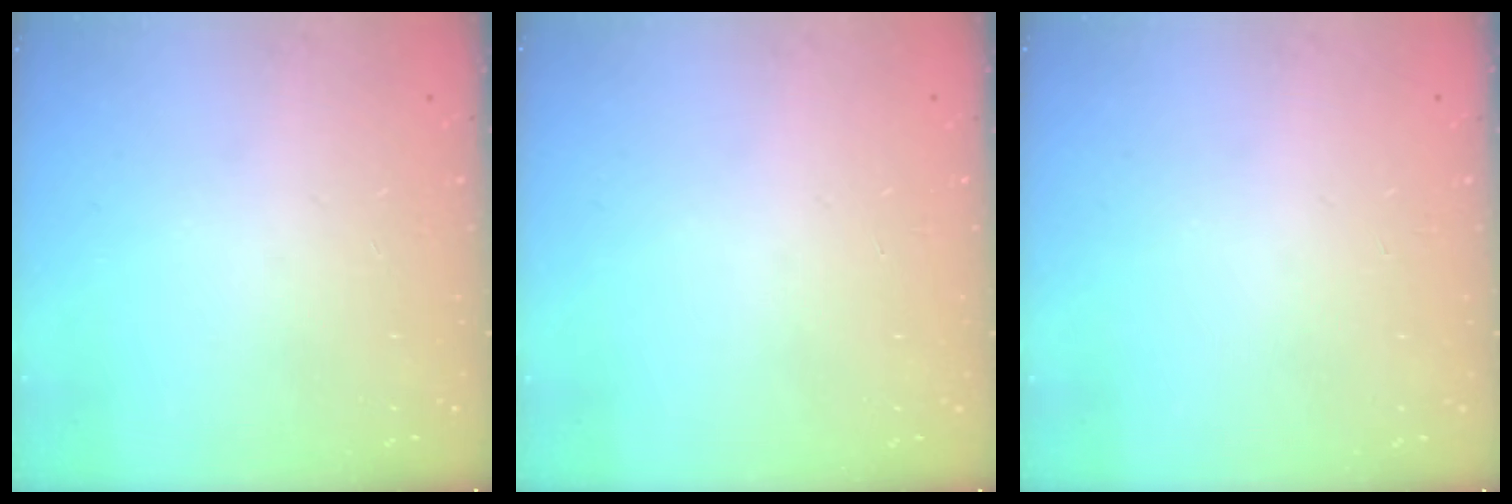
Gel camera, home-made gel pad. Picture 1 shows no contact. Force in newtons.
{"total": 0.0}
{"total": 0.0}